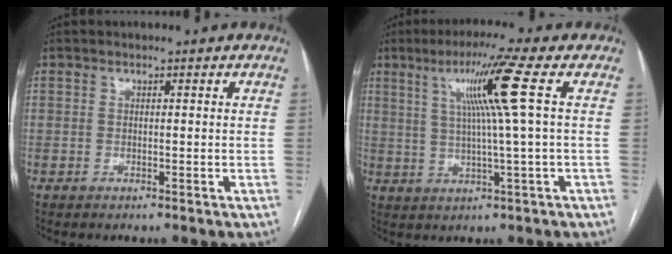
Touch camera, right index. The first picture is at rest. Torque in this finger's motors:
{"motor_torque": [0.79, 0.13, 0.31, 0.13]}